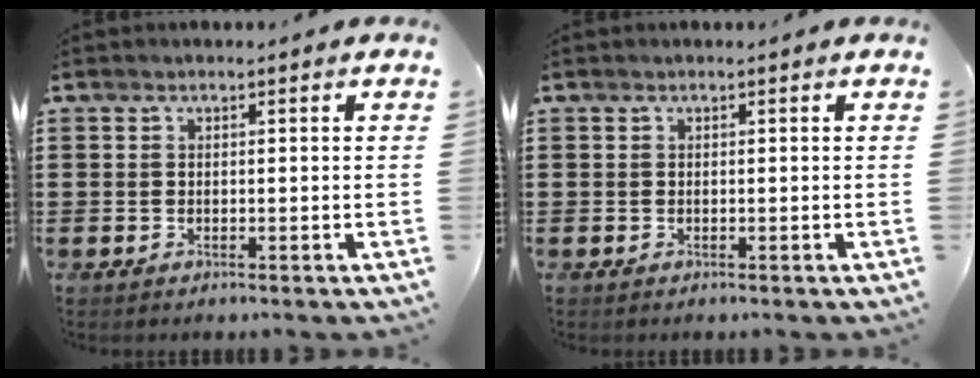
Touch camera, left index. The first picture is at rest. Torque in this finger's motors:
{"motor_torque": [-0.05, -0.04, 0.00, 0.00]}